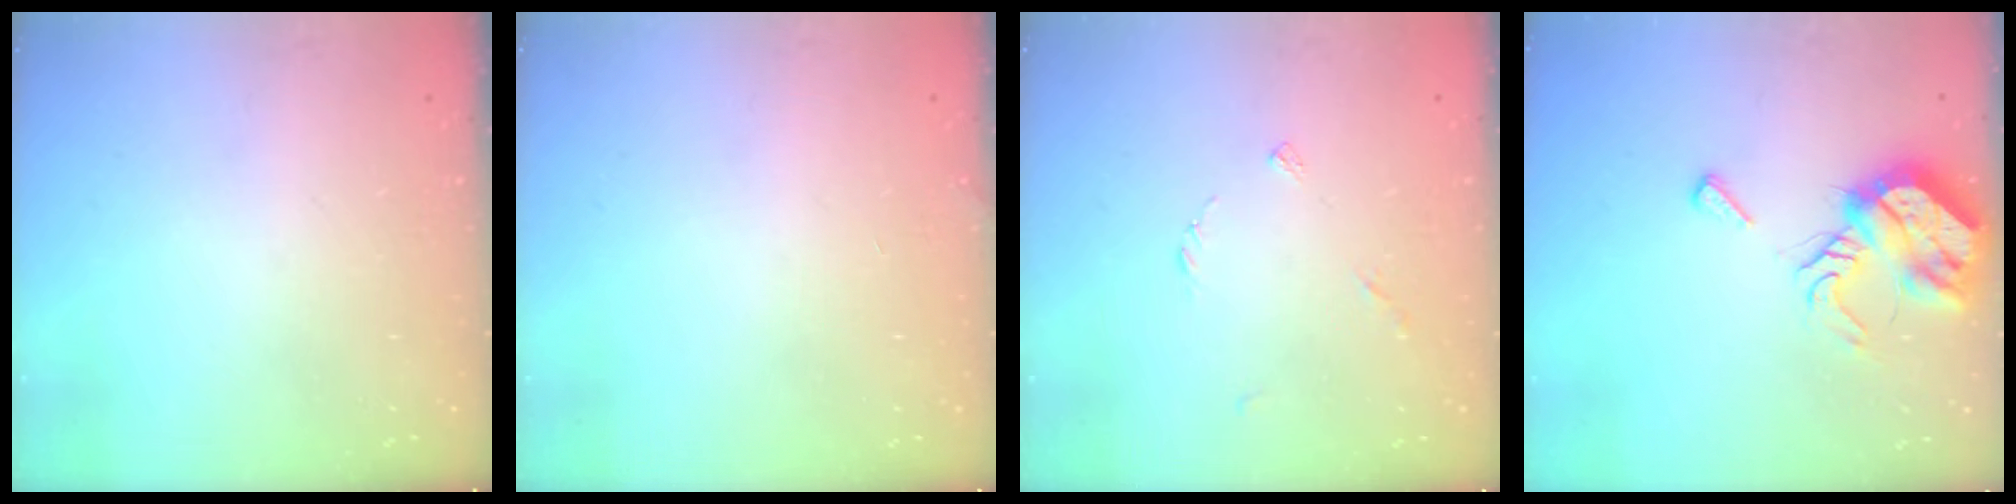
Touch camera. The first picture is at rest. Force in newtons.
{"total": 1.7, "press": 1.7, "slide": 0.1}
{"total": 4.2, "press": 4.2, "slide": 0.4}
{"total": 10.6, "press": 10.5, "slide": 1.4}